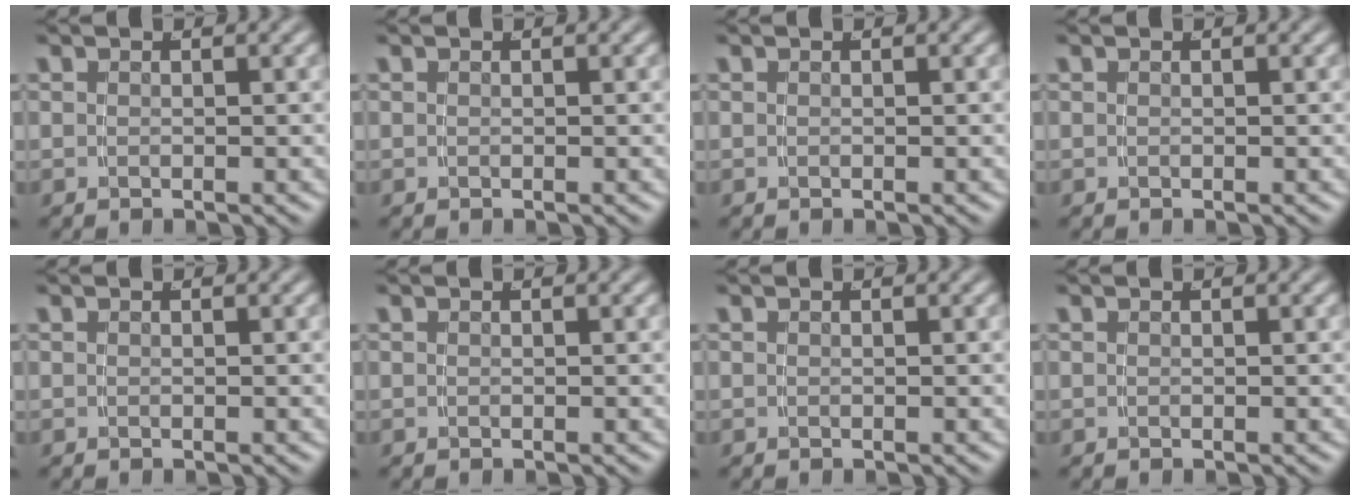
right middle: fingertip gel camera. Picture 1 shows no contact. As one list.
[{"total": 0.0}, {"total": 0.0}, {"total": 0.0}, {"total": 0.0}, {"total": 0.0}, {"total": 0.0}, {"total": 0.0}]